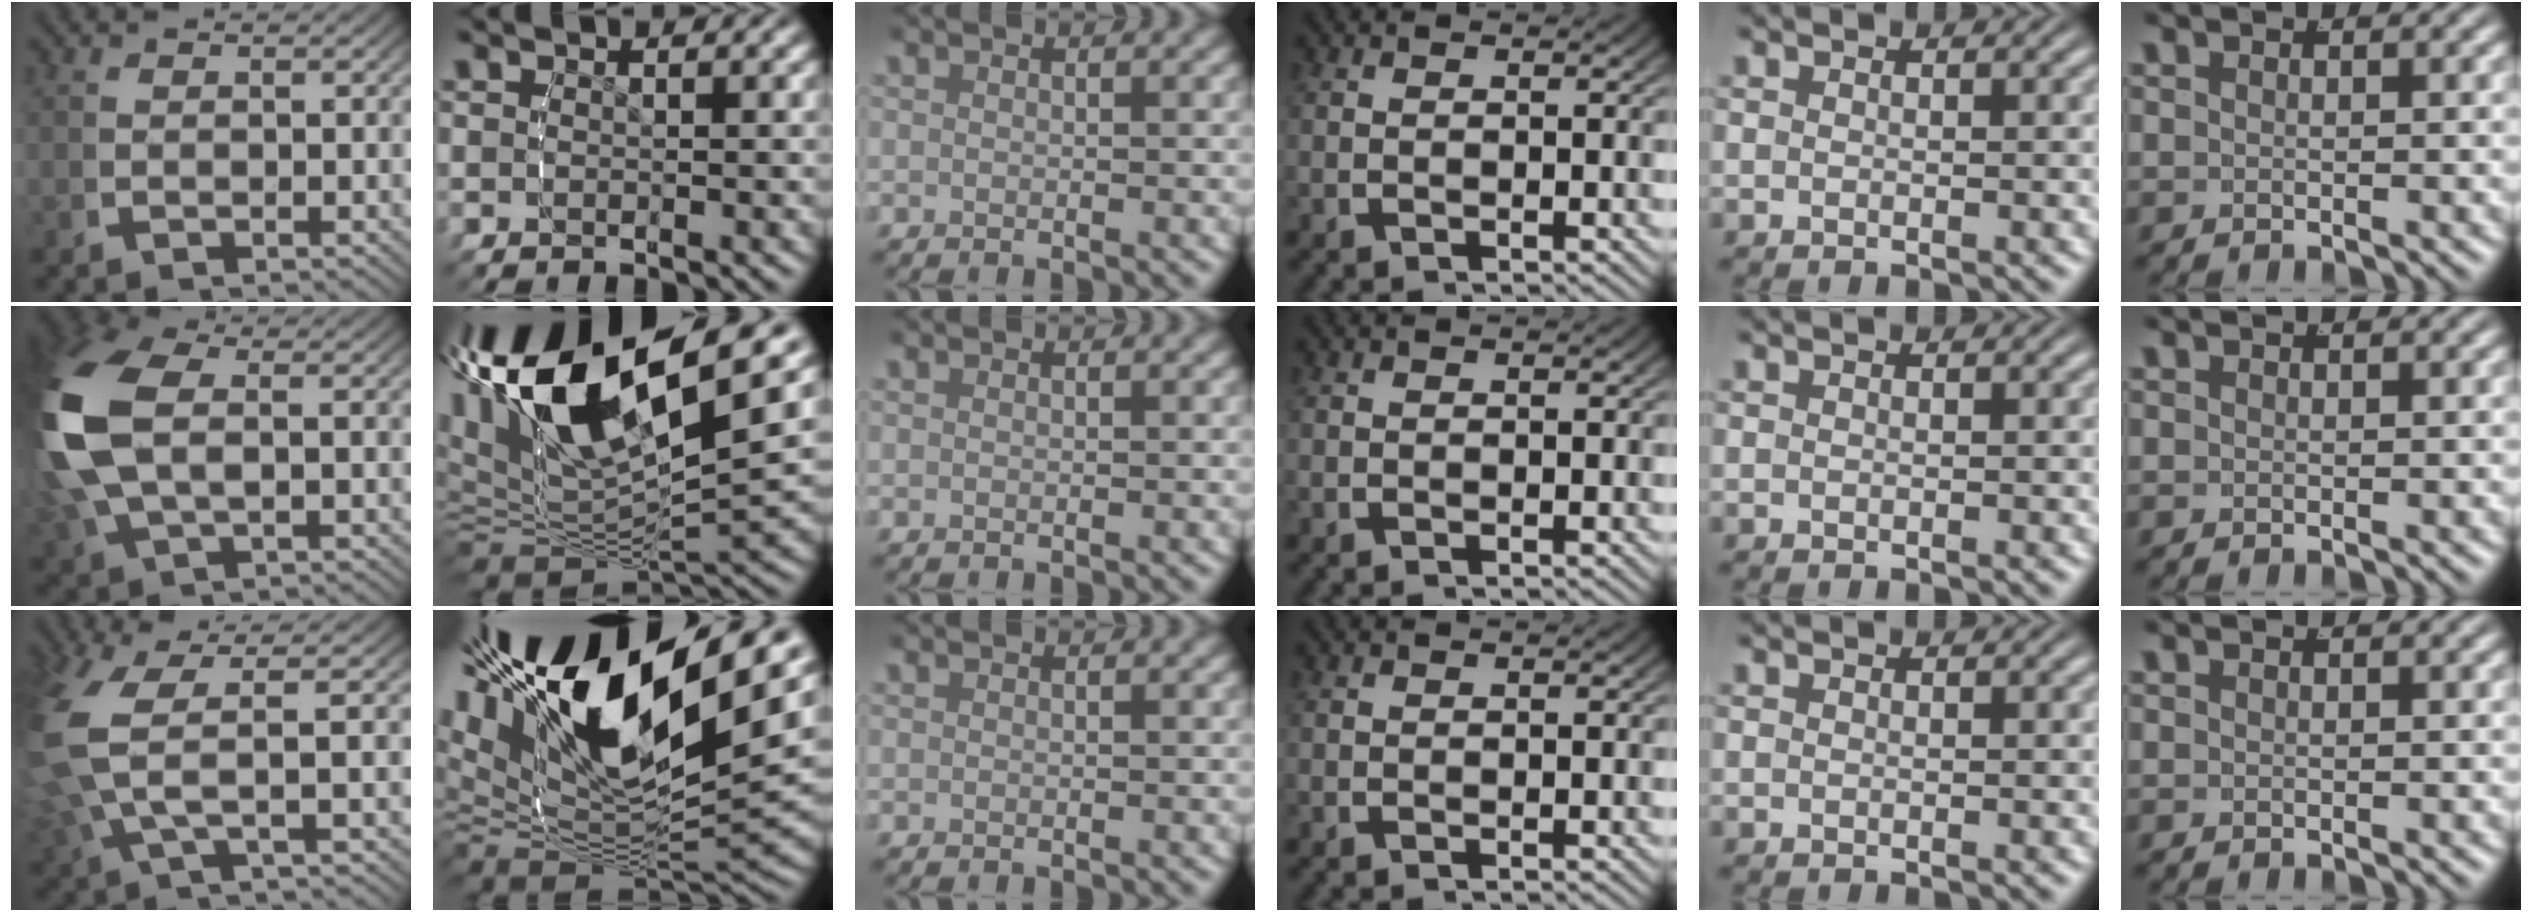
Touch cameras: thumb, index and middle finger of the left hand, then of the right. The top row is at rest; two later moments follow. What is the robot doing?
{"motion": "lift_and_place", "object": "pen"}